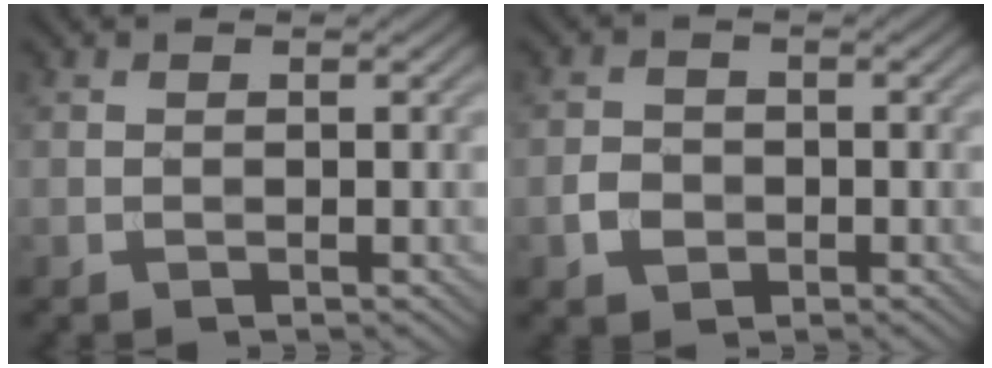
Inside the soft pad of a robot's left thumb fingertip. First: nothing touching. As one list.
[{"total": 2.6, "force": [-0.9, 2.1, 1.1], "torque": [-0.021, -0.002, -0.023]}]